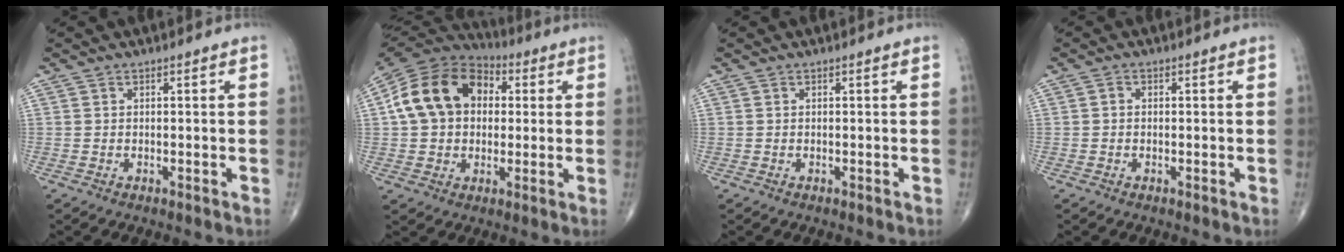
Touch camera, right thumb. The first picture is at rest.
{"total": 16.9, "force": [2.6, 12.8, 10.8], "torque": [-0.176, 0.025, 0.035]}
{"total": 0.0}
{"total": 0.9, "force": [0.0, 0.7, 0.5], "torque": [-0.004, 0.002, -0.004]}